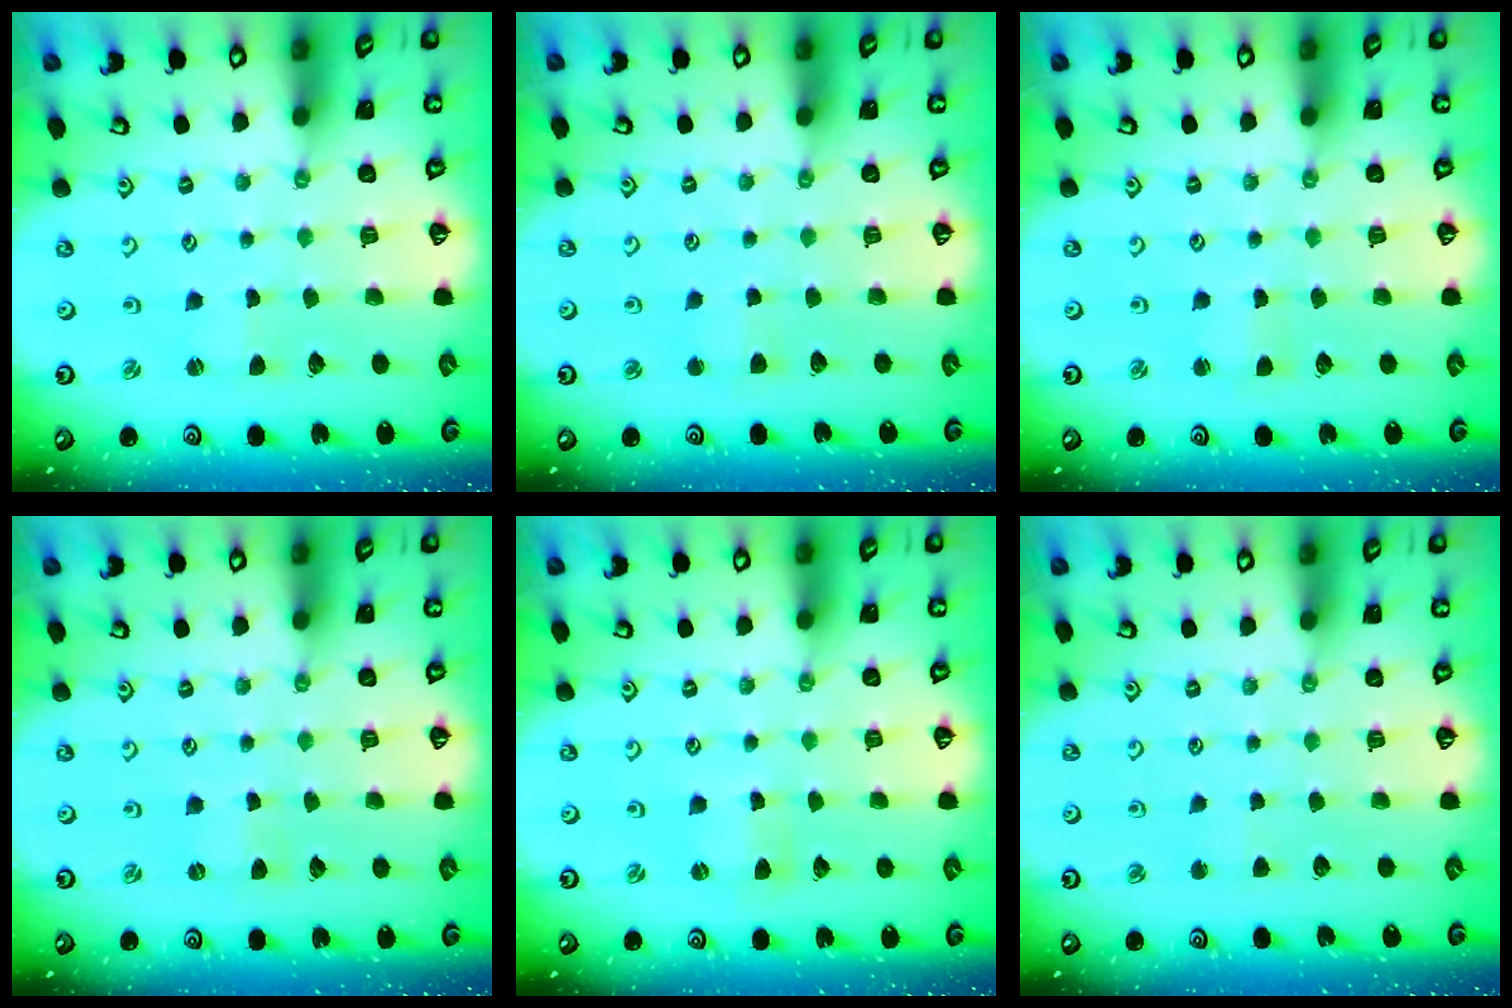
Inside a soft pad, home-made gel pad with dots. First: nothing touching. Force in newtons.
{"total": 2.6, "press": 2.6, "slide": 0.4}
{"total": 1.7, "press": 1.7, "slide": 0.2}
{"total": 0.0}
{"total": 0.0}
{"total": 1.5, "press": 1.5, "slide": 0.3}